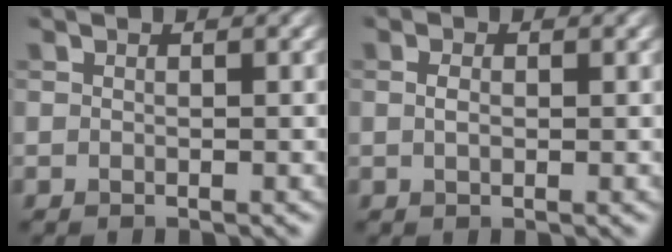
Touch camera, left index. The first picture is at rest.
{"total": 1.2, "force": [0.1, 0.7, 1.0], "torque": [-0.020, 0.001, 0.001]}